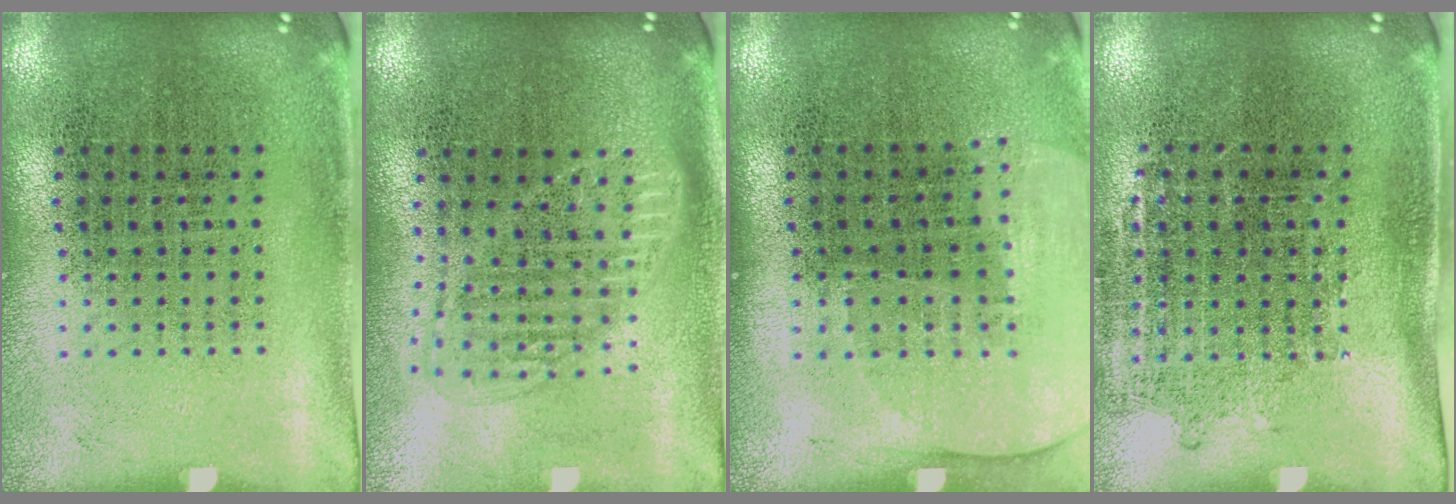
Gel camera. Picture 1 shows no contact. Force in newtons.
{"total": 1.6, "press": 1.3, "slide": 0.8}
{"total": 1.4, "press": 1.3, "slide": 0.5}
{"total": 1.1, "press": 0.9, "slide": 0.7}